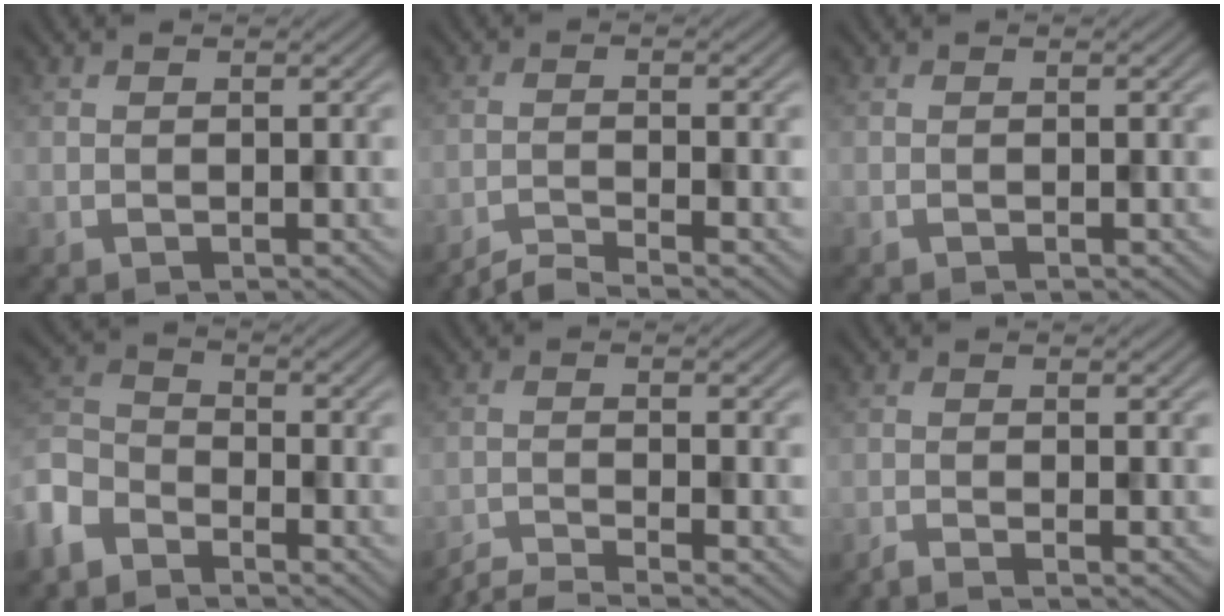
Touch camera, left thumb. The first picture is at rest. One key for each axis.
{"total": 3.4, "fx": -2.9, "fy": 0.3, "fz": 1.7, "tx": -0.016, "ty": 0.001, "tz": -0.069}
{"total": 0.0}
{"total": 7.2, "fx": -5.3, "fy": 3.7, "fz": 3.3, "tx": -0.089, "ty": -0.004, "tz": -0.131}
{"total": 4.7, "fx": -4.1, "fy": 0.4, "fz": 2.3, "tx": -0.039, "ty": -0.003, "tz": -0.087}
{"total": 1.9, "fx": -1.4, "fy": 0.1, "fz": 1.3, "tx": -0.012, "ty": -0.001, "tz": -0.038}